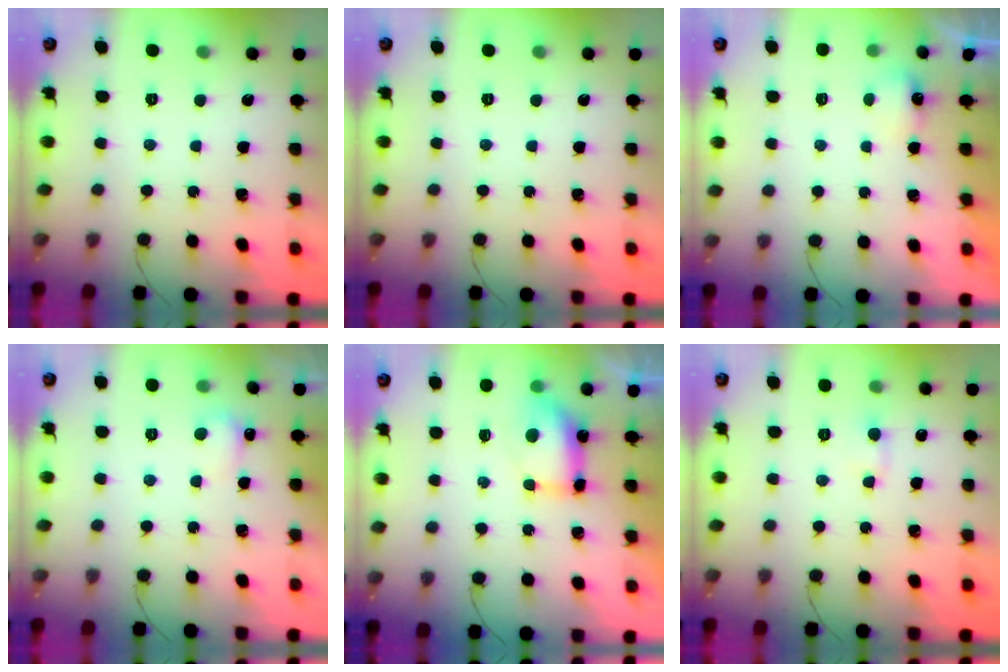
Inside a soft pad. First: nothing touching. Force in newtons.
{"total": 0.0}
{"total": 2.5, "press": 2.5, "slide": 0.6}
{"total": 5.5, "press": 4.1, "slide": 3.7}
{"total": 7.5, "press": 7.5, "slide": 0.5}
{"total": 2.3, "press": 2.0, "slide": 1.3}